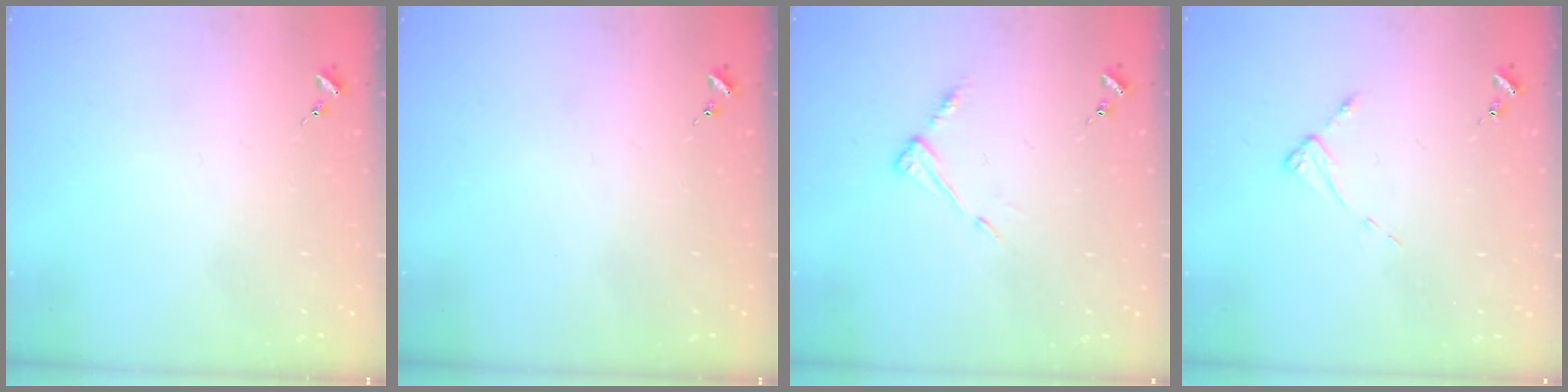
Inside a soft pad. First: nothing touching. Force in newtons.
{"total": 0.0}
{"total": 5.6, "press": 5.6, "slide": 0.3}
{"total": 2.6, "press": 2.6, "slide": 0.4}